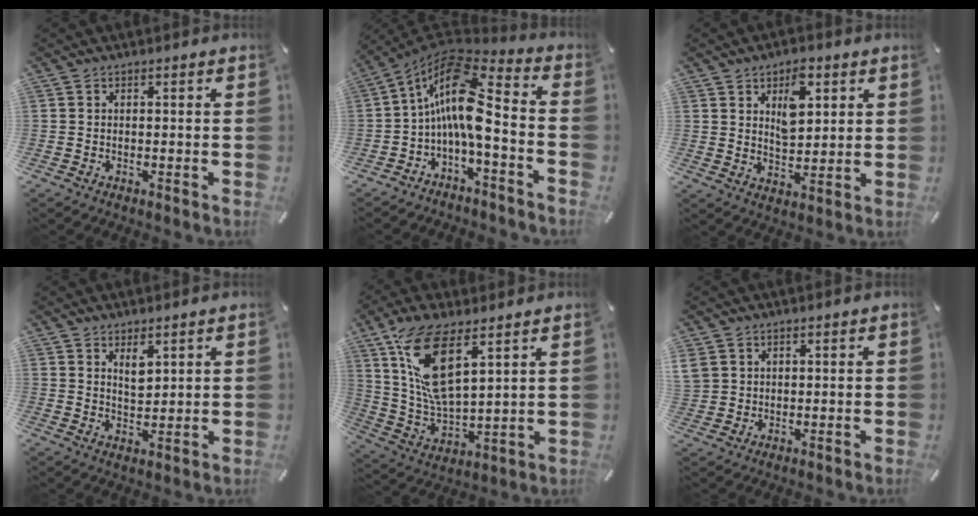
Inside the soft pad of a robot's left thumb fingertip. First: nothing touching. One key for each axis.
{"total": 14.5, "fx": 0.9, "fy": 5.8, "fz": 13.3, "tx": -0.261, "ty": -0.021, "tz": 0.010}
{"total": 8.6, "fx": 4.0, "fy": 5.0, "fz": 5.7, "tx": -0.075, "ty": -0.016, "tz": 0.066}
{"total": 4.3, "fx": 3.0, "fy": 2.2, "fz": 2.2, "tx": -0.035, "ty": -0.014, "tz": 0.052}
{"total": 14.9, "fx": 8.2, "fy": 5.5, "fz": 11.1, "tx": -0.257, "ty": -0.035, "tz": 0.147}
{"total": 3.8, "fx": 2.2, "fy": 3.1, "fz": 0.5, "tx": -0.019, "ty": 0.002, "tz": 0.044}